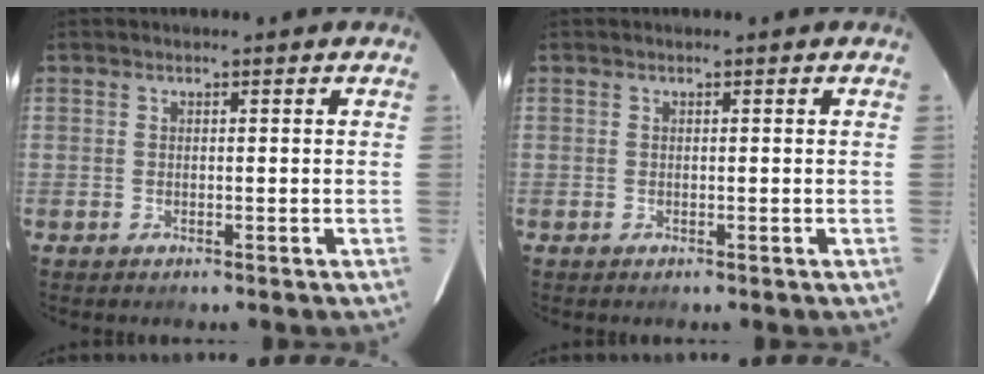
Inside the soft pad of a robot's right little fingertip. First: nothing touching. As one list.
[{"total": 0.0}]